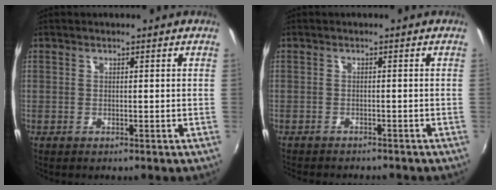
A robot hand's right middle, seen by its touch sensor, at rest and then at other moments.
{"total": 4.0, "force": [-3.7, 0.6, 1.4], "torque": [-0.039, -0.016, -0.057]}